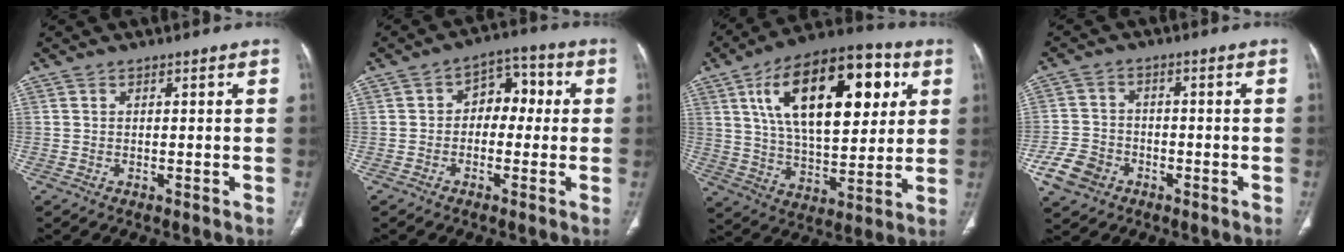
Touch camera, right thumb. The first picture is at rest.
{"total": 10.6, "force": [1.6, 7.1, 7.7], "torque": [-0.066, 0.025, 0.017]}
{"total": 26.4, "force": [8.9, 12.8, 21.3], "torque": [-0.317, -0.007, 0.141]}
{"total": 7.2, "force": [-3.5, 5.5, 2.9], "torque": [-0.051, 0.020, -0.062]}